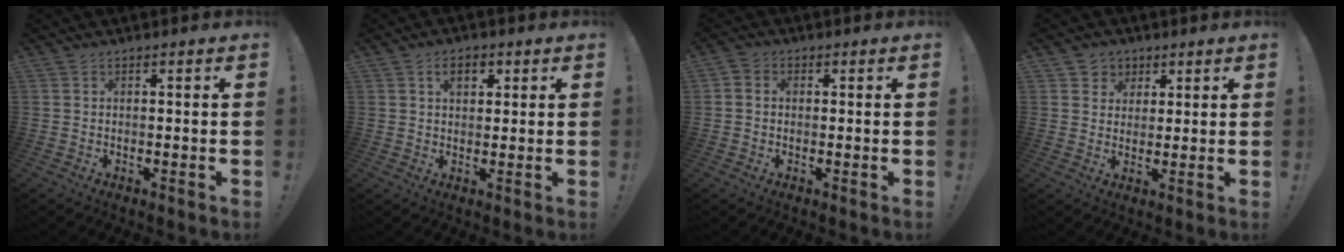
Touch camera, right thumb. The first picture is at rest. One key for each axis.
{"total": 4.8, "fx": 1.9, "fy": 3.1, "fz": 3.1, "tx": -0.040, "ty": 0.001, "tz": 0.030}
{"total": 2.7, "fx": -0.4, "fy": 2.2, "fz": 1.5, "tx": -0.029, "ty": 0.008, "tz": -0.005}
{"total": 4.8, "fx": 1.8, "fy": 4.4, "fz": 0.3, "tx": 0.001, "ty": -0.014, "tz": 0.035}